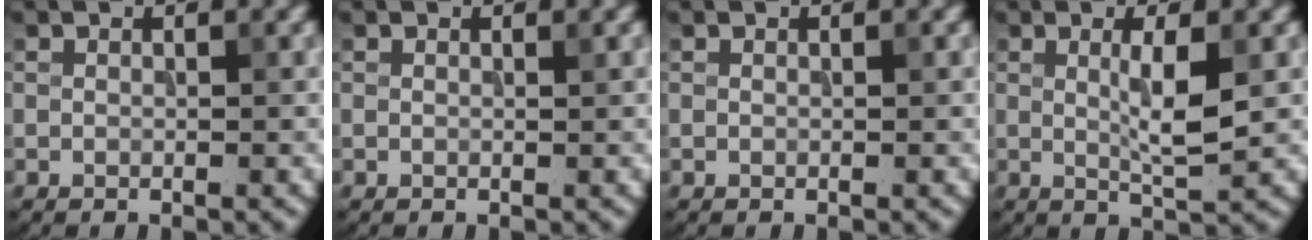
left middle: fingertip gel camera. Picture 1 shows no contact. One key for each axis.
{"total": 0.0}
{"total": 0.0}
{"total": 3.6, "fx": 0.5, "fy": 0.6, "fz": 3.5, "tx": -0.064, "ty": -0.005, "tz": 0.010}